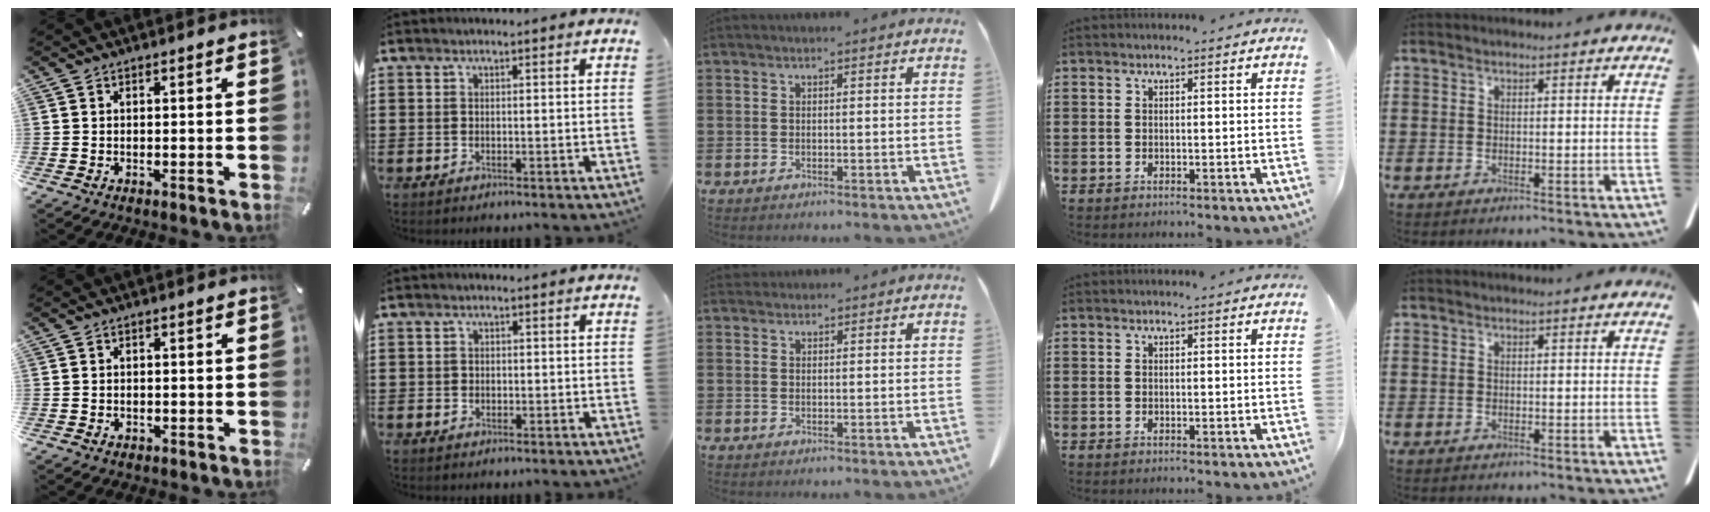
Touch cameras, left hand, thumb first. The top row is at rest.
{"thumb": {"total": 0.7, "force": [-0.2, 0.6, 0.2], "torque": [-0.002, 0.003, -0.007]}, "index": {"total": 0.7, "force": [0.0, 0.7, 0.2], "torque": [-0.007, 0.005, -0.002]}, "middle": {"total": 0.8, "force": [0.7, 0.3, 0.0], "torque": [-0.003, -0.001, 0.015]}}